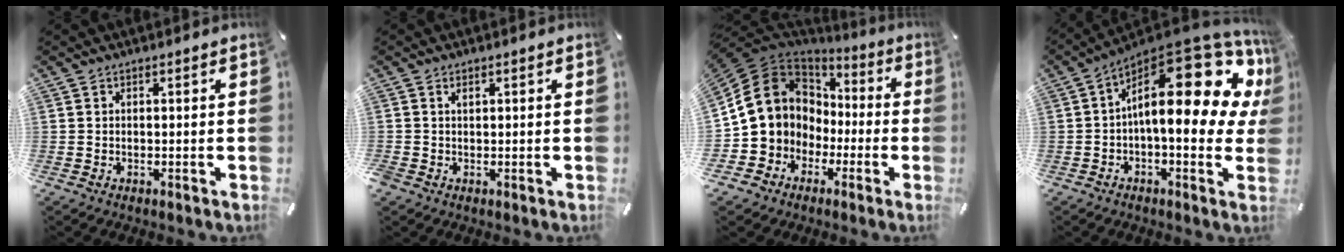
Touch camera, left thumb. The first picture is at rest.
{"total": 1.2, "force": [0.2, 1.1, 0.4], "torque": [-0.010, 0.005, 0.001]}
{"total": 11.1, "force": [1.2, 10.9, 1.9], "torque": [-0.058, -0.020, 0.033]}
{"total": 23.9, "force": [6.5, 9.8, 20.8], "torque": [-0.321, -0.065, 0.108]}